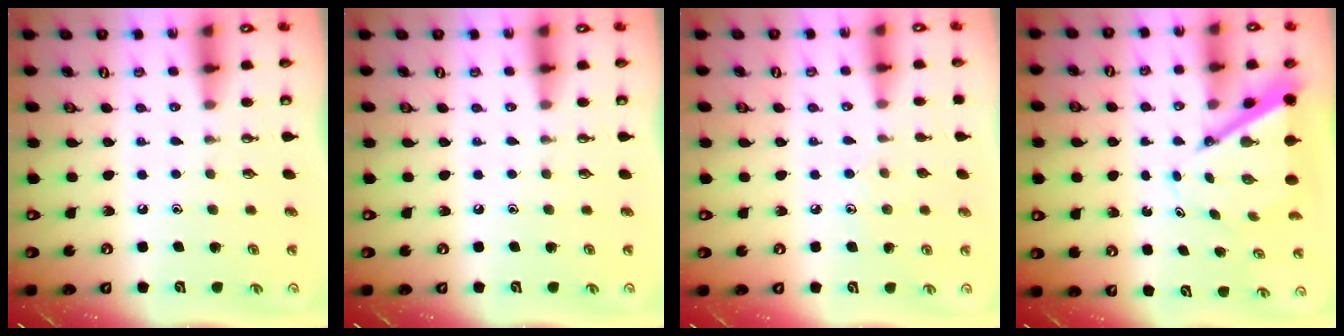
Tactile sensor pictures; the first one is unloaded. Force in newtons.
{"total": 0.0}
{"total": 5.3, "press": 5.3, "slide": 0.6}
{"total": 6.7, "press": 6.6, "slide": 0.5}